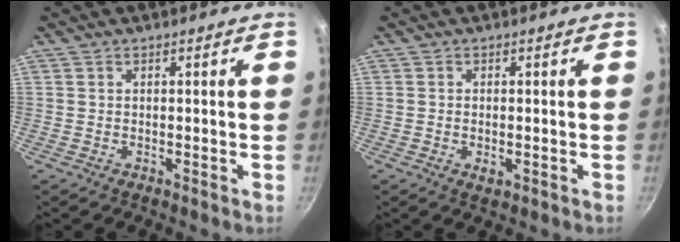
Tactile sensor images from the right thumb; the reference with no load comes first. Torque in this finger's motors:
{"motor_torque": [-0.38, 0.09, -0.09, 0.41, -0.01]}